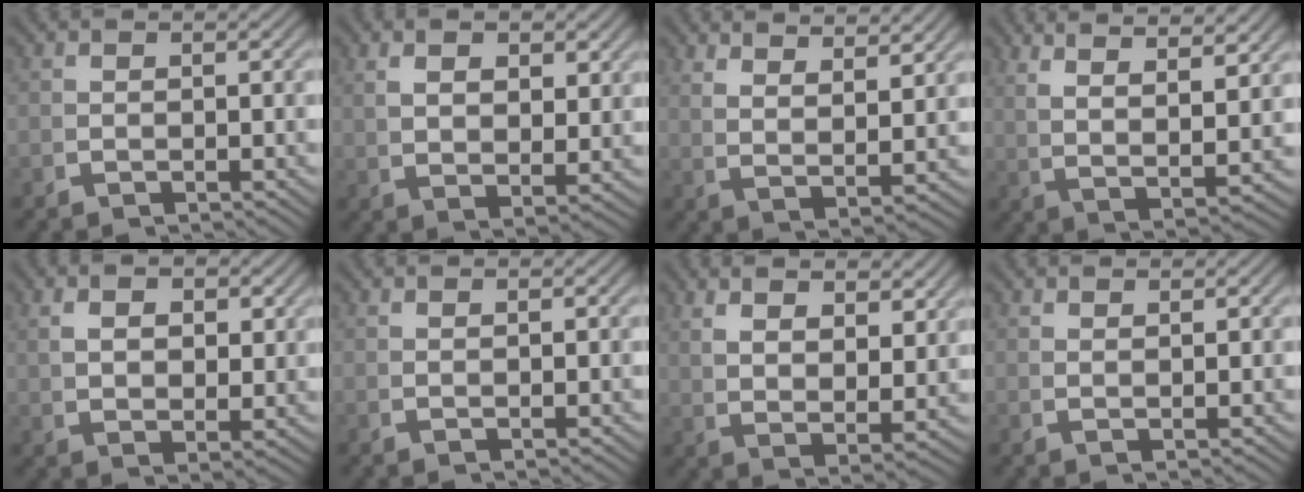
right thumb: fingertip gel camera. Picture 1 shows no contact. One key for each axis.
{"total": 3.1, "fx": 1.8, "fy": 1.1, "fz": 2.3, "tx": -0.031, "ty": -0.004, "tz": 0.044}
{"total": 4.4, "fx": 3.5, "fy": 0.6, "fz": 2.5, "tx": -0.037, "ty": 0.002, "tz": 0.069}
{"total": 8.0, "fx": 4.0, "fy": 3.2, "fz": 6.1, "tx": -0.109, "ty": 0.008, "tz": 0.066}
{"total": 3.1, "fx": 1.7, "fy": 1.4, "fz": 2.2, "tx": -0.033, "ty": -0.006, "tz": 0.043}
{"total": 0.8, "fx": 0.8, "fy": -0.4, "fz": 0.1, "tx": 0.001, "ty": 0.003, "tz": 0.017}
{"total": 5.3, "fx": 3.0, "fy": 2.1, "fz": 3.8, "tx": -0.054, "ty": -0.006, "tz": 0.060}
{"total": 1.5, "fx": 1.4, "fy": -0.4, "fz": 0.3, "tx": 0.002, "ty": 0.005, "tz": 0.028}